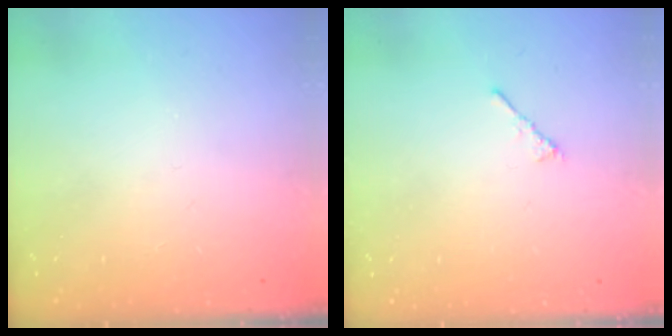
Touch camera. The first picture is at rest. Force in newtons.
{"total": 2.3, "press": 2.2, "slide": 0.6}